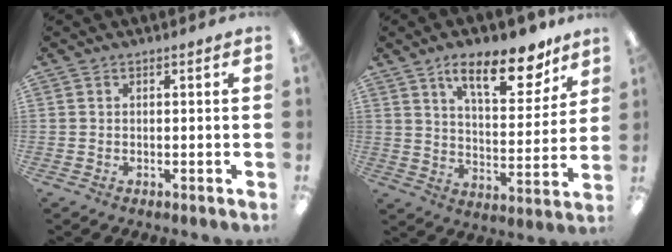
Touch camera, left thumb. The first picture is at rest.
{"total": 17.7, "force": [11.7, 6.9, 11.4], "torque": [-0.157, -0.064, 0.189]}